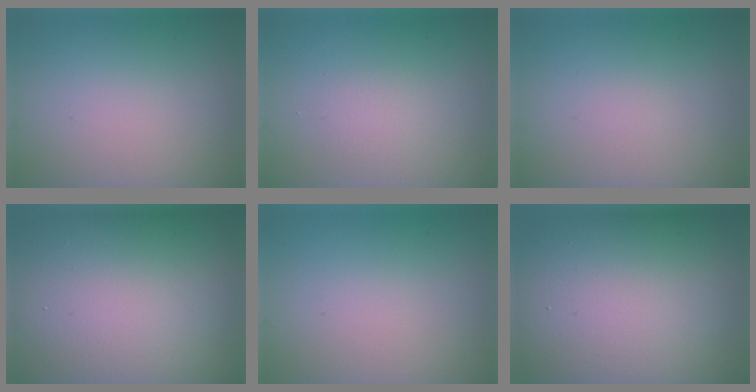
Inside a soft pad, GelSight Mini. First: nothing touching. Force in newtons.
{"total": 1.2, "press": 1.2, "slide": 0.0}
{"total": 0.0}
{"total": 21.1, "press": 21.1, "slide": 1.0}
{"total": 0.0}
{"total": 16.3, "press": 16.3, "slide": 1.1}